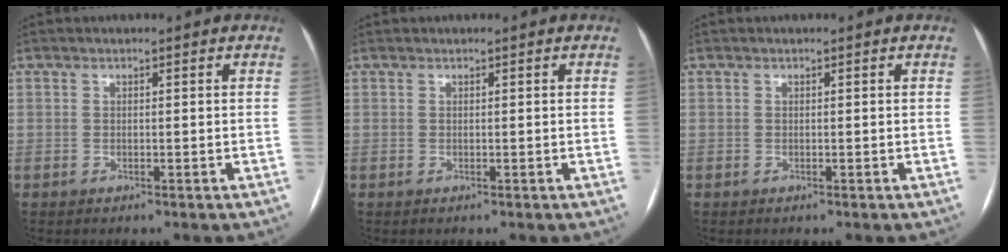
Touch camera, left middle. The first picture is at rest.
{"total": 0.0}
{"total": 0.0}